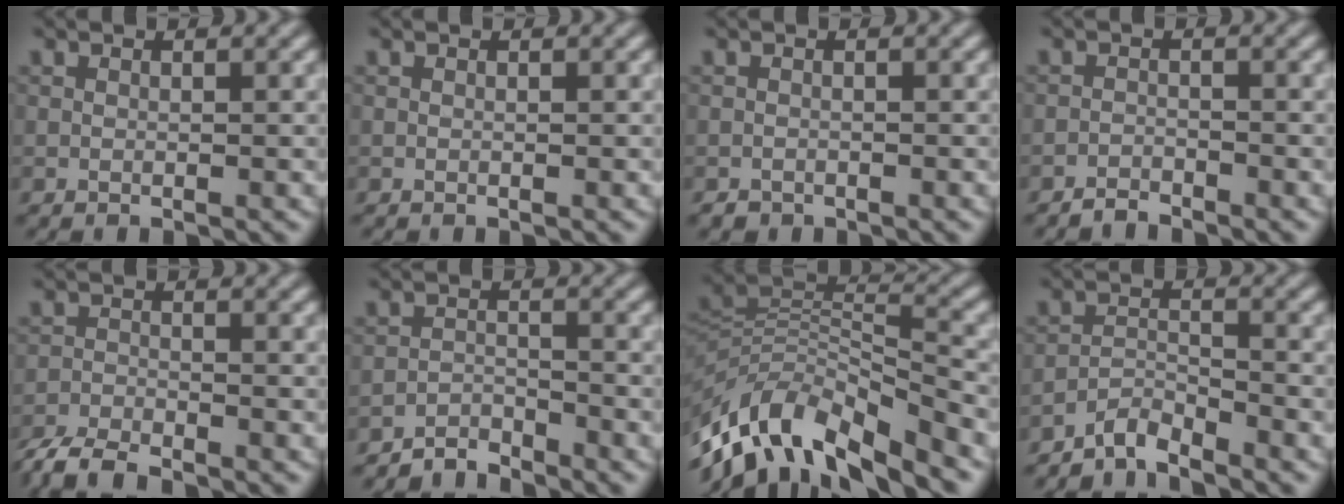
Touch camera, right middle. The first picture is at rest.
{"total": 0.0}
{"total": 1.1, "force": [-1.0, 0.0, -0.5], "torque": [0.000, 0.006, -0.011]}
{"total": 1.4, "force": [-1.4, -0.1, -0.4], "torque": [0.007, 0.012, -0.023]}
{"total": 4.3, "force": [-4.1, 0.5, 1.2], "torque": [-0.032, -0.003, -0.077]}
{"total": 2.4, "force": [-2.4, 0.0, -0.3], "torque": [0.005, 0.013, -0.045]}
{"total": 10.3, "force": [-6.2, 4.1, 7.1], "torque": [-0.144, 0.018, -0.107]}
{"total": 2.8, "force": [-2.8, 0.0, 0.3], "torque": [-0.006, 0.011, -0.054]}